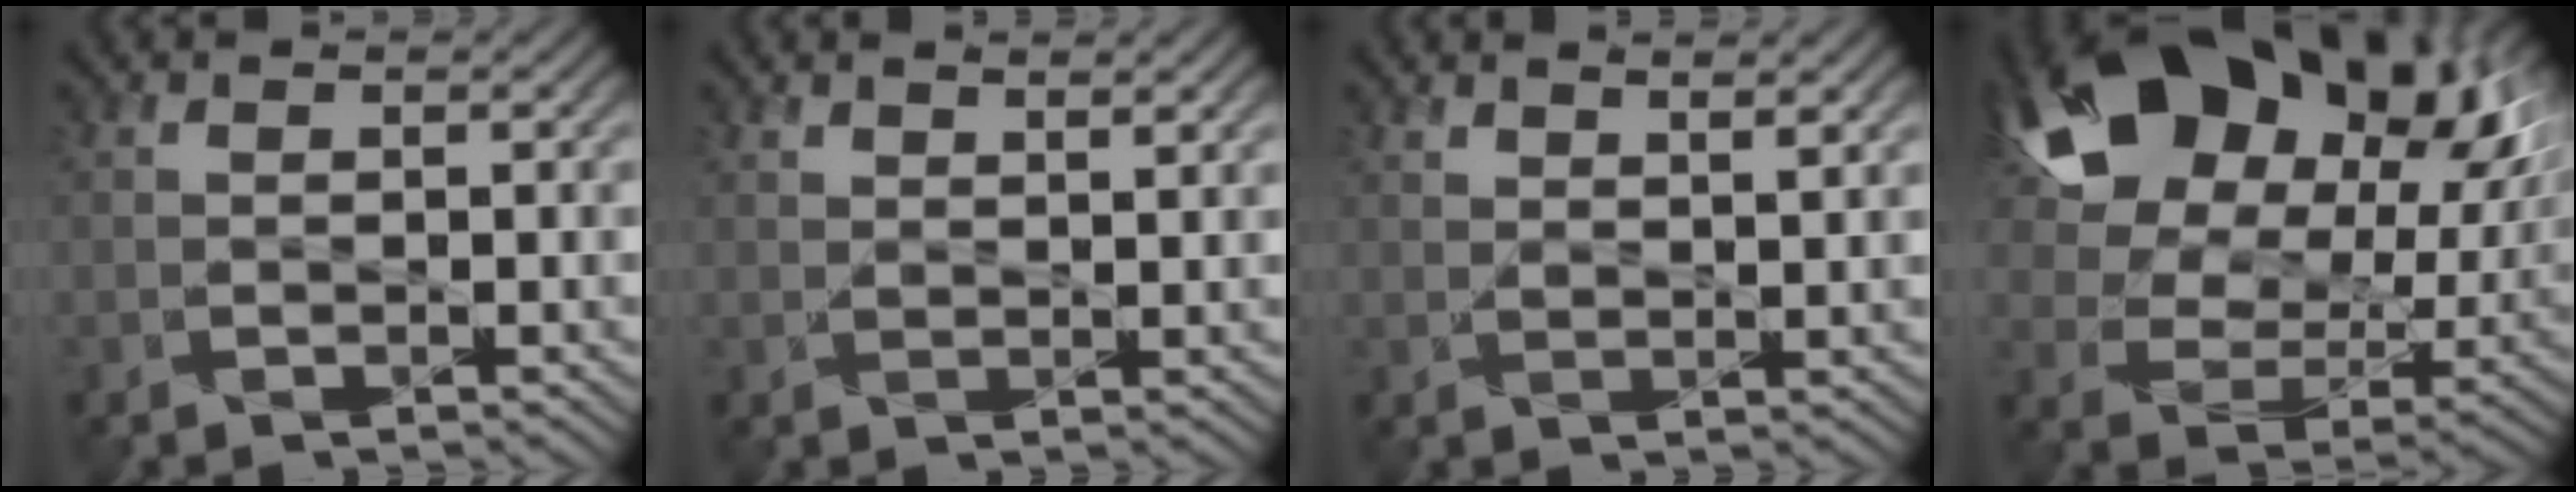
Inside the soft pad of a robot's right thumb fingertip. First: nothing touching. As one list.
[{"total": 1.8, "force": [1.7, 0.0, 0.6], "torque": [-0.013, 0.000, 0.032]}, {"total": 2.5, "force": [2.2, 0.1, 1.1], "torque": [-0.018, 0.000, 0.040]}, {"total": 19.8, "force": [9.4, 13.1, 11.6], "torque": [-0.238, 0.021, 0.189]}]